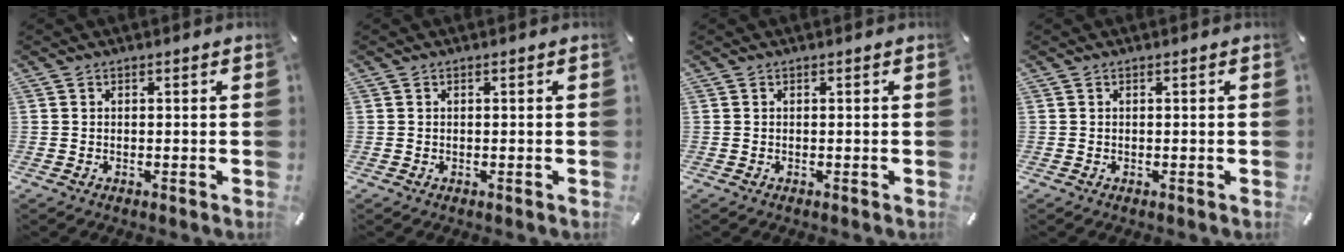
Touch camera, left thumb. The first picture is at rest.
{"total": 0.0}
{"total": 0.0}
{"total": 0.0}